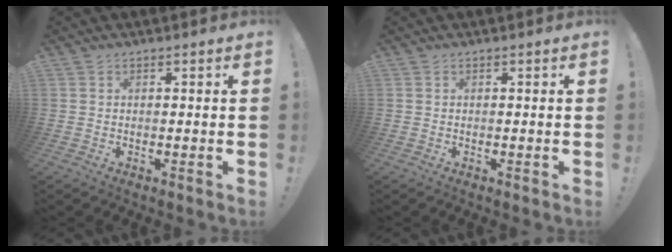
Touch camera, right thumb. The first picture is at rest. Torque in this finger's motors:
{"motor_torque": [0.00, 0.00, 0.00, 0.00, 0.00]}